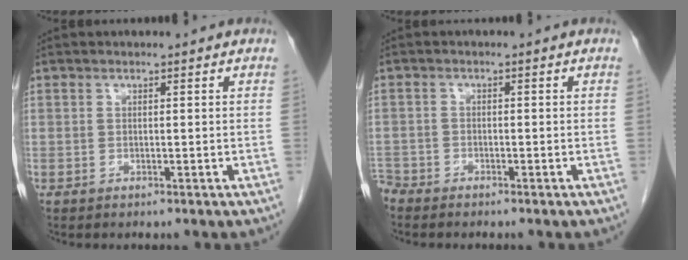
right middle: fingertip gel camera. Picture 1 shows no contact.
{"total": 3.3, "force": [-3.1, 1.0, 0.4], "torque": [-0.004, -0.006, -0.056]}